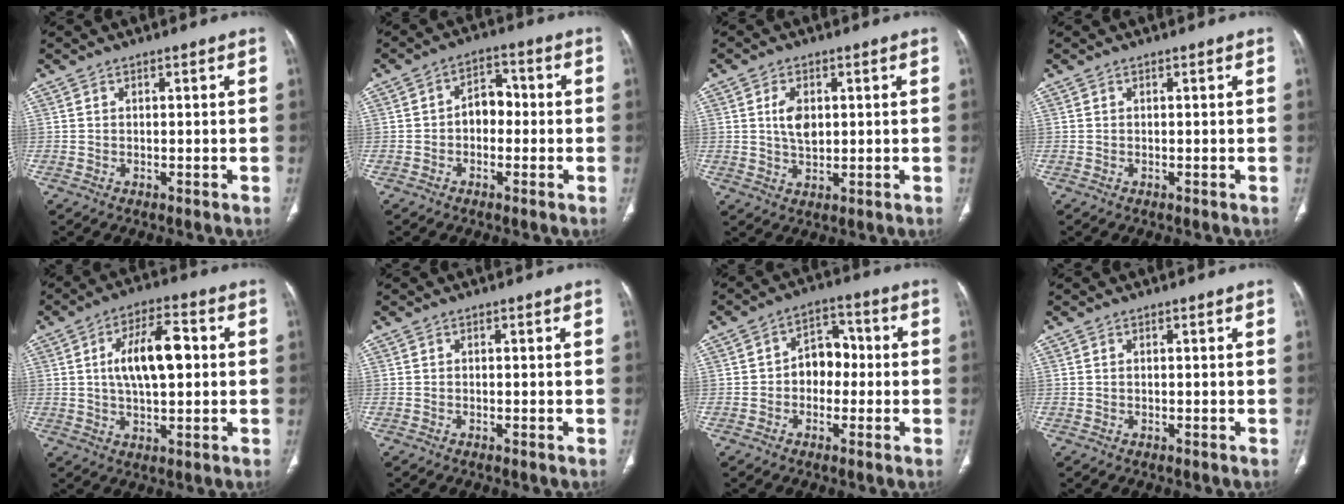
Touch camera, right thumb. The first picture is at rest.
{"total": 5.4, "force": [-0.7, 4.0, 3.6], "torque": [-0.032, 0.023, -0.023]}
{"total": 5.1, "force": [1.1, 3.0, 4.0], "torque": [-0.067, -0.006, 0.024]}
{"total": 0.0}
{"total": 11.8, "force": [1.4, 5.4, 10.4], "torque": [-0.168, 0.013, 0.021]}
{"total": 0.0}
{"total": 7.3, "force": [-0.6, 5.5, 4.7], "torque": [-0.035, 0.030, -0.022]}
{"total": 0.0}